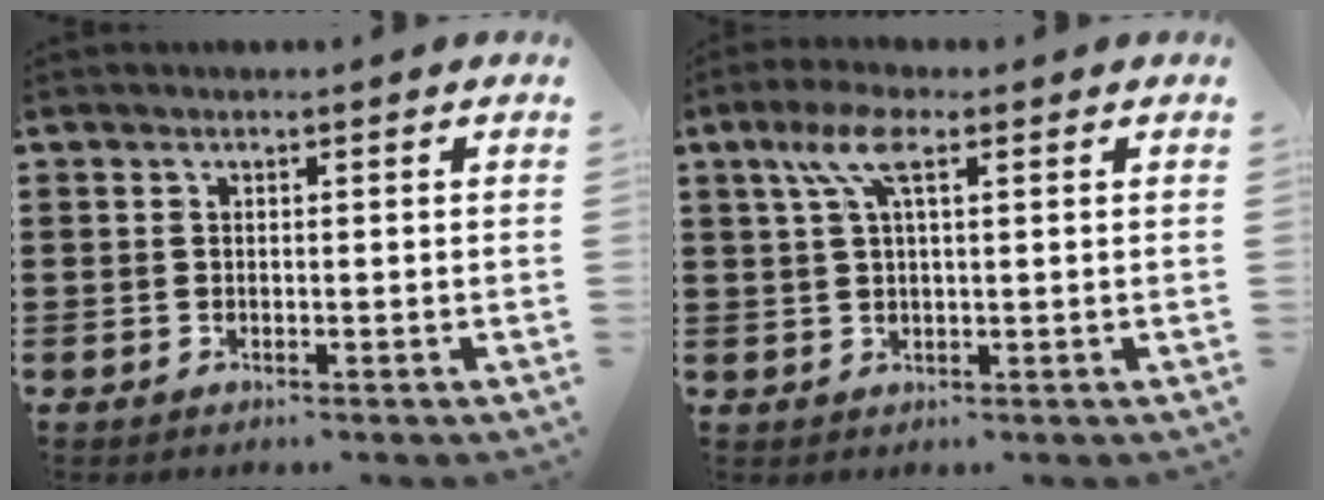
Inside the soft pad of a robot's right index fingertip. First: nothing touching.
{"total": 5.6, "force": [2.4, 1.6, 4.8], "torque": [-0.105, 0.009, 0.040]}